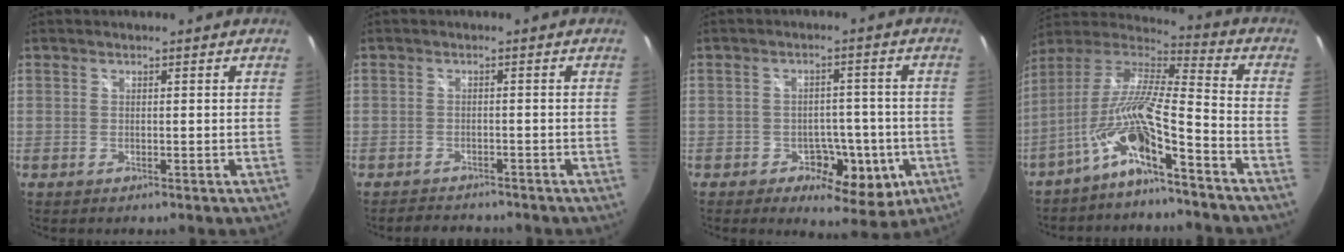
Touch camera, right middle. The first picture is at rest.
{"total": 4.0, "force": [-3.6, 1.4, 0.7], "torque": [-0.022, 0.001, -0.054]}
{"total": 8.6, "force": [-3.0, 6.0, 5.4], "torque": [-0.078, 0.002, -0.031]}
{"total": 12.2, "force": [-6.6, 0.5, 10.2], "torque": [-0.181, -0.002, -0.129]}